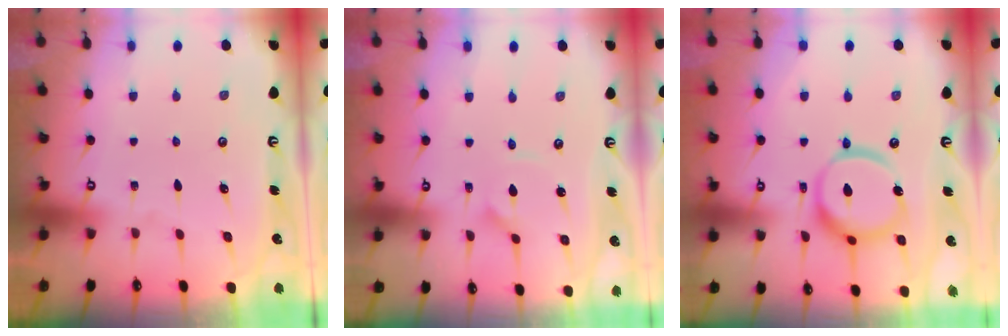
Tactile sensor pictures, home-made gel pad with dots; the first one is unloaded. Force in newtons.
{"total": 3.0, "press": 3.0, "slide": 0.2}
{"total": 13.9, "press": 13.8, "slide": 1.5}